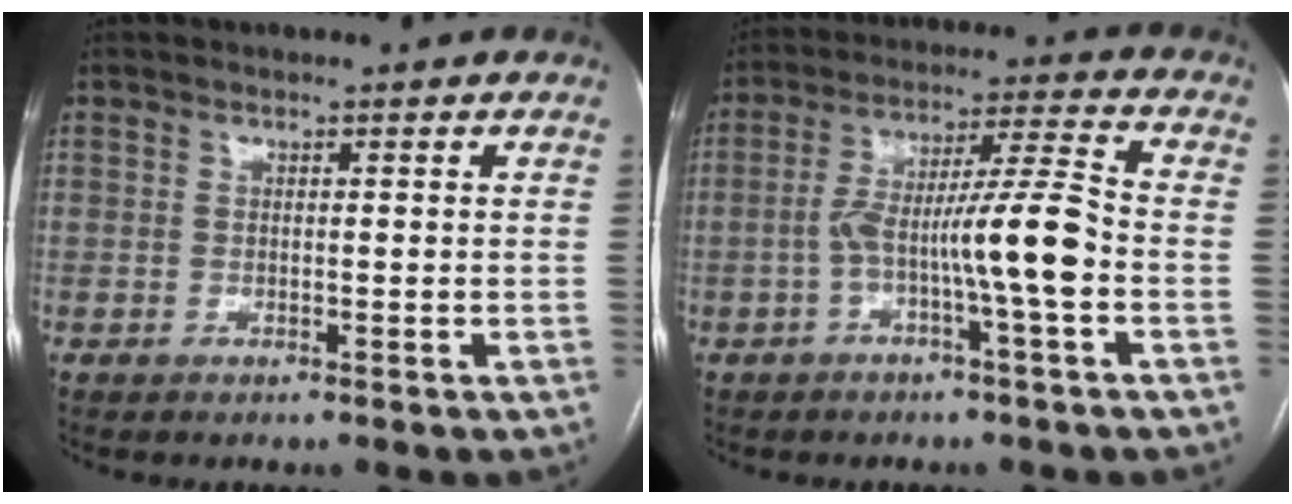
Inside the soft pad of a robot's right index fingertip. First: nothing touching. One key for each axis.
{"total": 10.8, "fx": -2.9, "fy": -0.1, "fz": 10.4, "tx": -0.185, "ty": 0.020, "tz": -0.053}